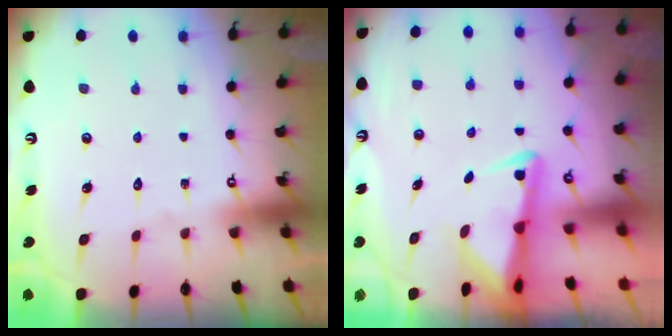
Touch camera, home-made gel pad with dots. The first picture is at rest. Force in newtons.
{"total": 3.6, "press": 3.5, "slide": 0.7}